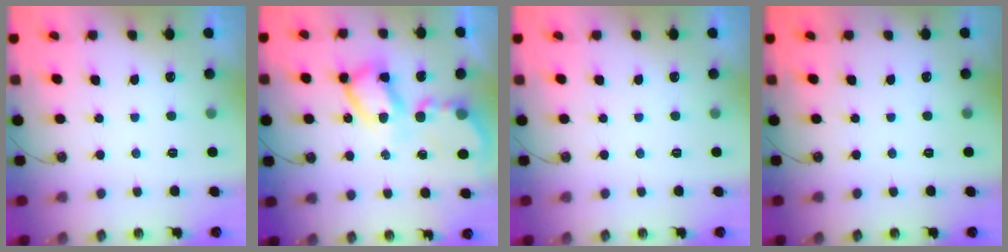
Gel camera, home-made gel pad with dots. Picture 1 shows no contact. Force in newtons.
{"total": 12.2, "press": 12.1, "slide": 1.1}
{"total": 0.0}
{"total": 0.0}